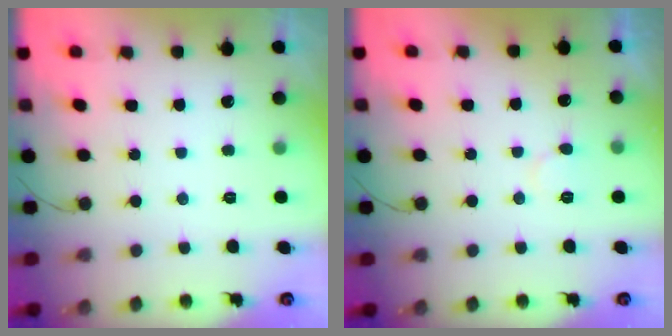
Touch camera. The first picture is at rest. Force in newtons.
{"total": 6.1, "press": 6.1, "slide": 0.4}